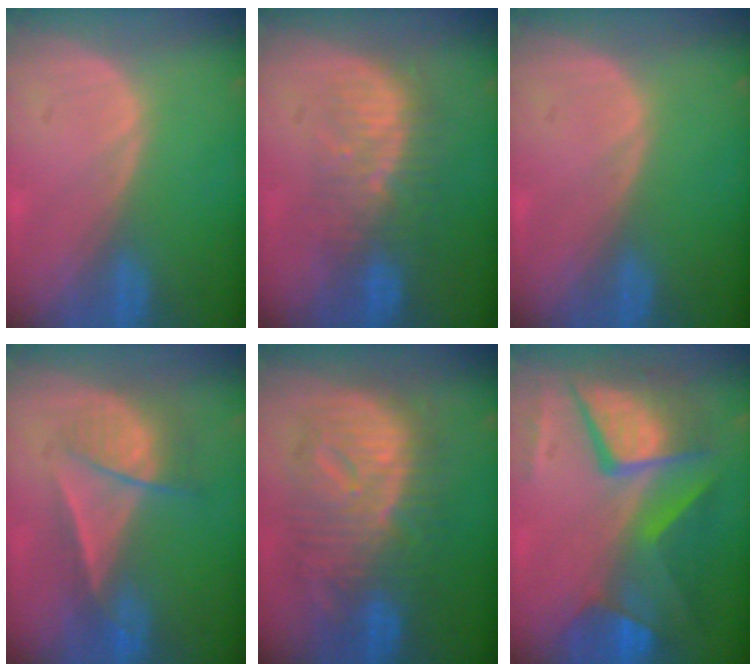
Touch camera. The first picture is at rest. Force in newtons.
{"total": 8.3, "press": 7.7, "slide": 3.1}
{"total": 0.0}
{"total": 7.1, "press": 6.1, "slide": 3.6}
{"total": 12.5, "press": 12.5, "slide": 1.1}
{"total": 11.8, "press": 11.7, "slide": 1.2}